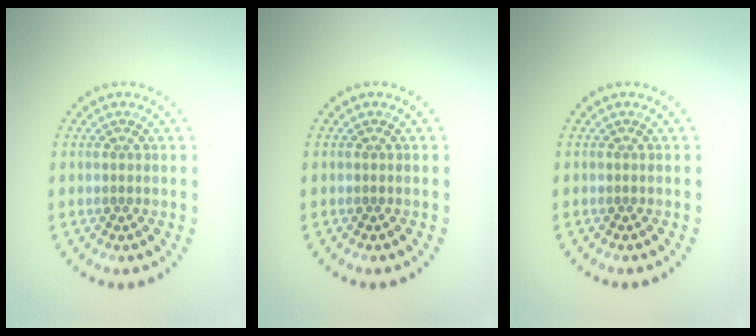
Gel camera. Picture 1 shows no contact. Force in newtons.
{"total": 0.0}
{"total": 0.0}